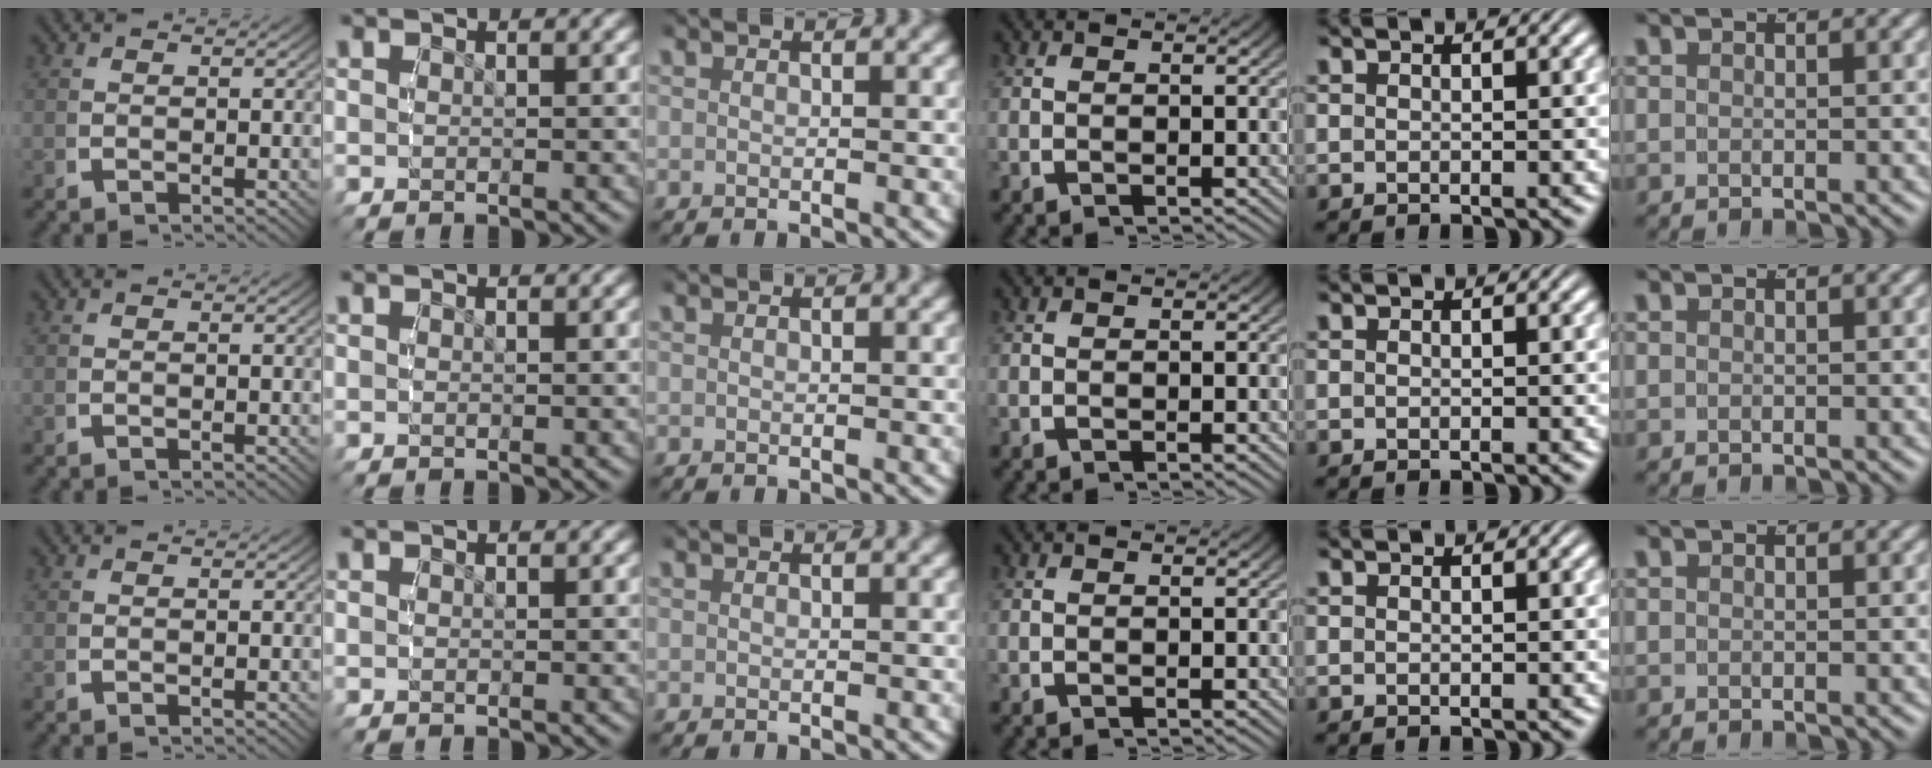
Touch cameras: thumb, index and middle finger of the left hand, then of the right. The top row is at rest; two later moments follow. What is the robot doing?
{"motion": "reach", "object": "stress ball aka squeeze ball"}